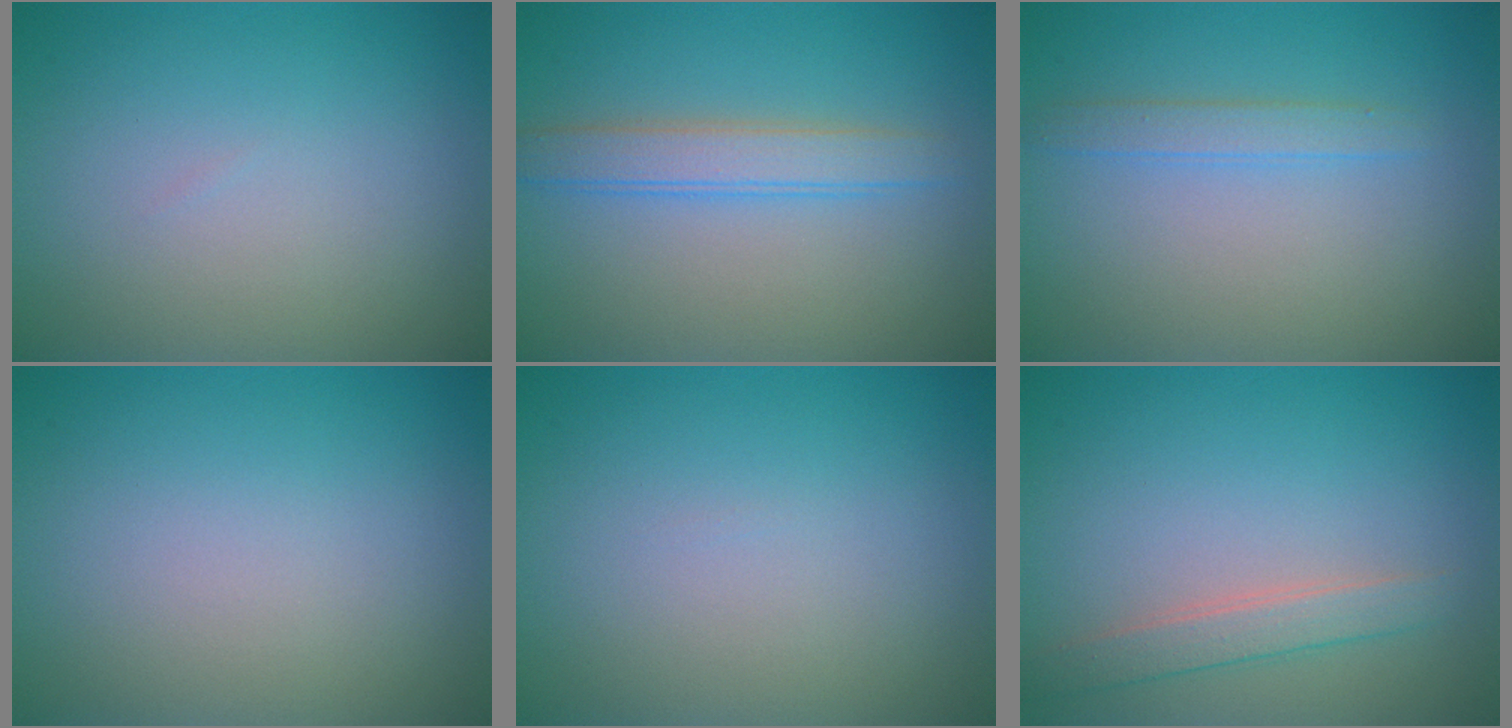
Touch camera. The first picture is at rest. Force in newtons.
{"total": 3.0, "press": 2.9, "slide": 0.2}
{"total": 1.6, "press": 1.6, "slide": 0.0}
{"total": 0.0}
{"total": 0.0}
{"total": 2.2, "press": 2.2, "slide": 0.2}